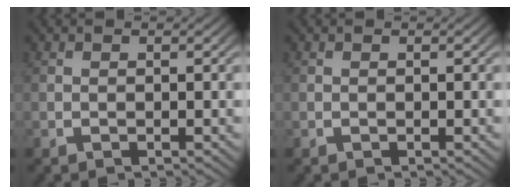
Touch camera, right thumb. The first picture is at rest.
{"total": 0.0}